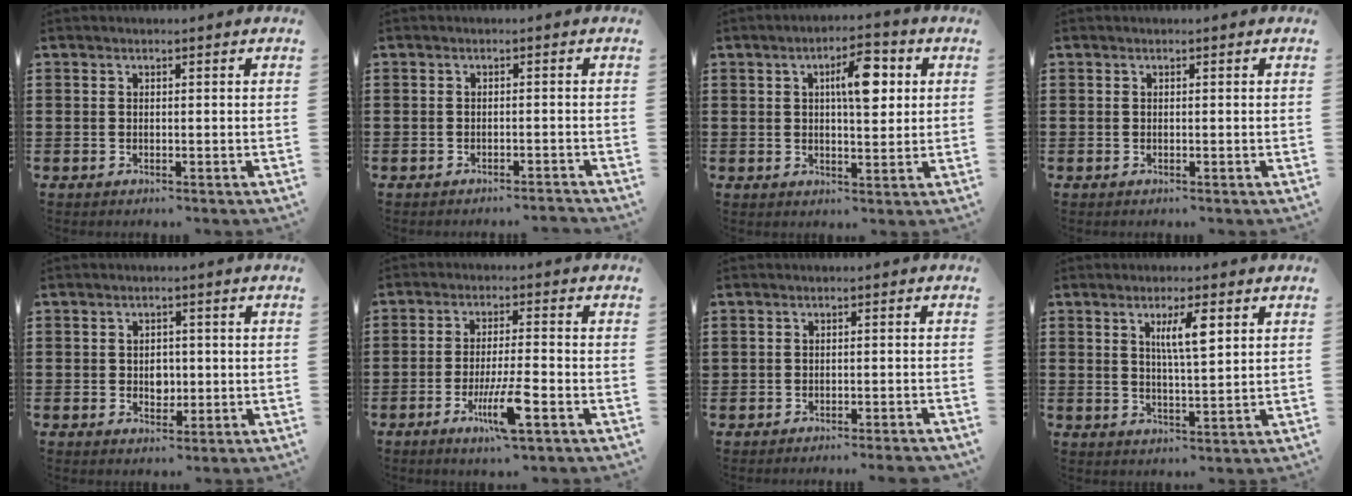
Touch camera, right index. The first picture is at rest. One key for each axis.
{"total": 1.2, "fx": -1.1, "fy": -0.1, "fz": 0.2, "tx": -0.007, "ty": -0.001, "tz": -0.022}
{"total": 6.9, "fx": 1.9, "fy": 2.5, "fz": 6.1, "tx": -0.100, "ty": 0.002, "tz": 0.024}
{"total": 0.0}
{"total": 2.5, "fx": -0.1, "fy": 2.0, "fz": 1.6, "tx": -0.018, "ty": 0.000, "tz": -0.006}
{"total": 7.4, "fx": -3.2, "fy": 0.7, "fz": 6.6, "tx": -0.132, "ty": -0.015, "tz": -0.059}
{"total": 1.3, "fx": -1.3, "fy": -0.2, "fz": 0.3, "tx": -0.006, "ty": 0.002, "tz": -0.026}
{"total": 5.4, "fx": 2.1, "fy": 1.2, "fz": 4.9, "tx": -0.093, "ty": 0.006, "tz": 0.031}